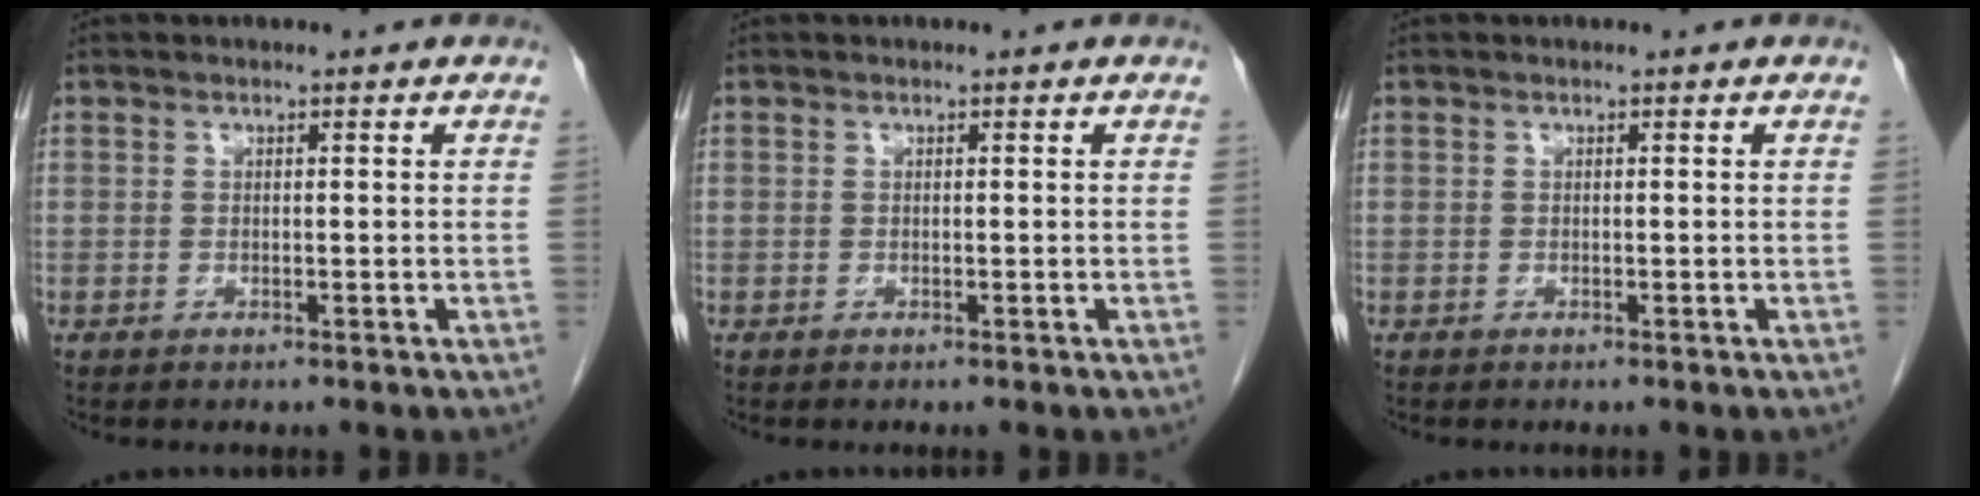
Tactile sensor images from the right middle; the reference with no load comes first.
{"total": 0.0}
{"total": 0.0}